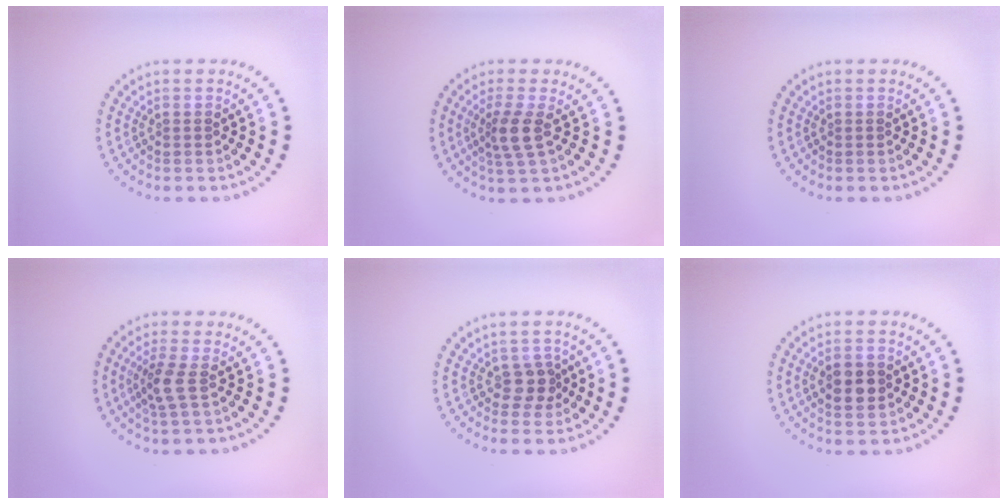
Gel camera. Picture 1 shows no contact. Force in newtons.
{"total": 2.7, "press": 2.1, "slide": 1.7}
{"total": 0.0}
{"total": 2.3, "press": 2.0, "slide": 1.2}
{"total": 1.8, "press": 1.5, "slide": 1.0}
{"total": 2.9, "press": 2.9, "slide": 0.1}